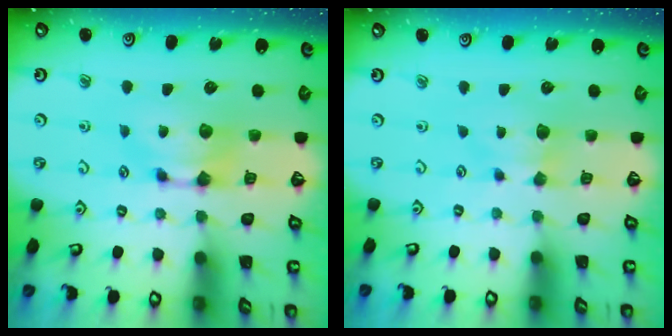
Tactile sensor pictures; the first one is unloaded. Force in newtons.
{"total": 2.1, "press": 2.0, "slide": 0.5}